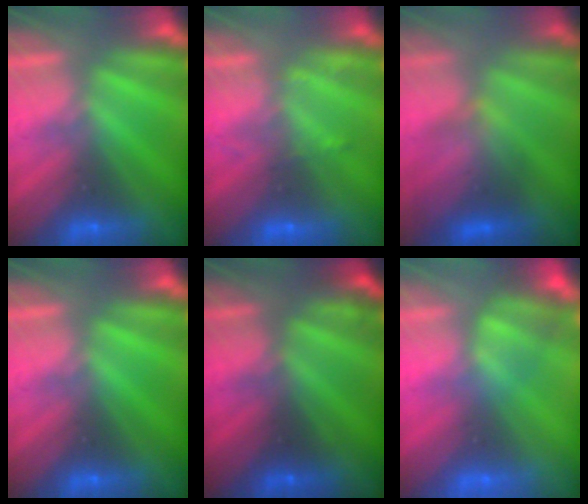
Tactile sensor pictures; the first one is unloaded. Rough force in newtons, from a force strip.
{"total": 2.3}
{"total": 3.6}
{"total": 0.0}
{"total": 1.4}
{"total": 3.5}